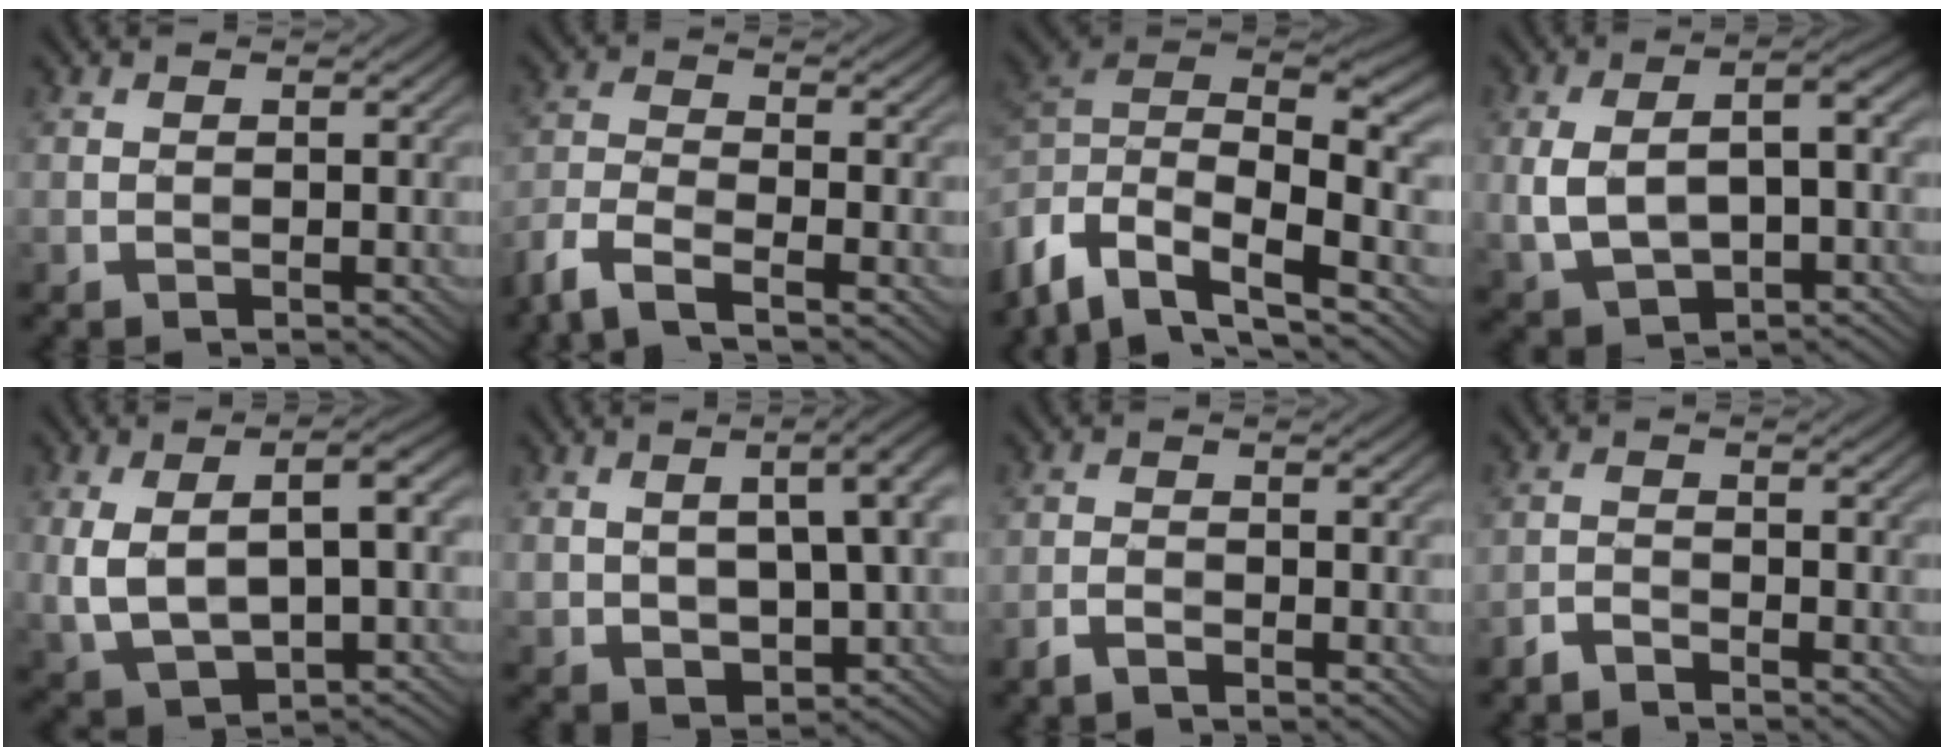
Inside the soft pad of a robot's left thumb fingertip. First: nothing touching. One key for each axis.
{"total": 5.8, "fx": -4.5, "fy": 1.4, "fz": 3.4, "tx": -0.078, "ty": -0.008, "tz": -0.103}
{"total": 11.5, "fx": -4.7, "fy": 5.9, "fz": 8.7, "tx": -0.203, "ty": -0.006, "tz": -0.095}
{"total": 9.1, "fx": -1.0, "fy": 5.2, "fz": 7.4, "tx": -0.158, "ty": -0.013, "tz": -0.011}
{"total": 9.8, "fx": 0.0, "fy": 5.2, "fz": 8.3, "tx": -0.179, "ty": -0.018, "tz": 0.011}
{"total": 10.9, "fx": 0.9, "fy": 5.9, "fz": 9.2, "tx": -0.165, "ty": -0.013, "tz": 0.040}
{"total": 1.8, "fx": -1.5, "fy": 0.5, "fz": 1.0, "tx": -0.023, "ty": -0.001, "tz": -0.033}
{"total": 2.1, "fx": -2.0, "fy": 0.2, "fz": 0.7, "tx": -0.013, "ty": -0.001, "tz": -0.048}